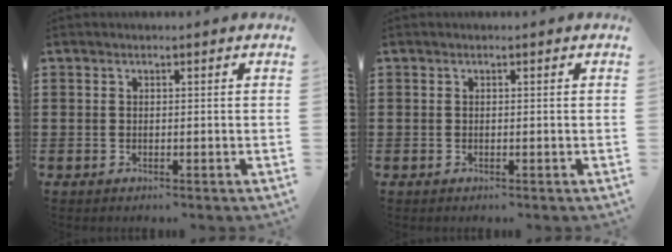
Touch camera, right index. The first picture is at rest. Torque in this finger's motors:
{"motor_torque": [-0.01, 0.01, 0.00, -0.01]}